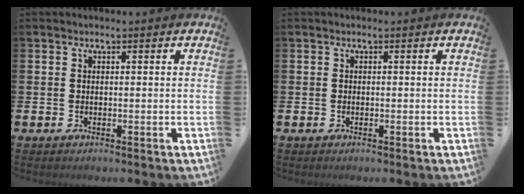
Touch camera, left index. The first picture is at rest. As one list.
[{"total": 0.0}]